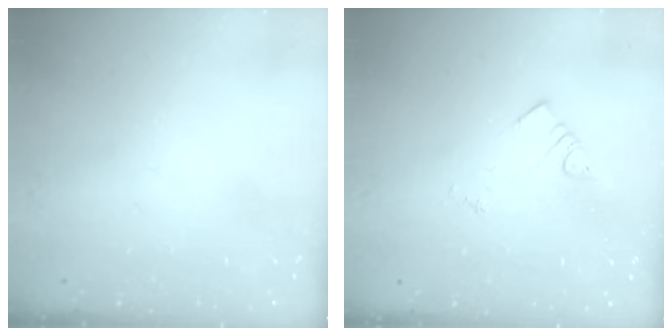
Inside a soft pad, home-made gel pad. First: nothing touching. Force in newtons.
{"total": 1.8, "press": 1.8, "slide": 0.3}